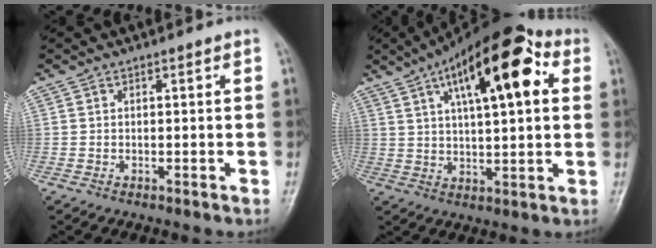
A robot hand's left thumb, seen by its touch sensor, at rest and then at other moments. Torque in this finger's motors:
{"motor_torque": [0.60, 1.08, 1.98, -0.79, 0.19]}